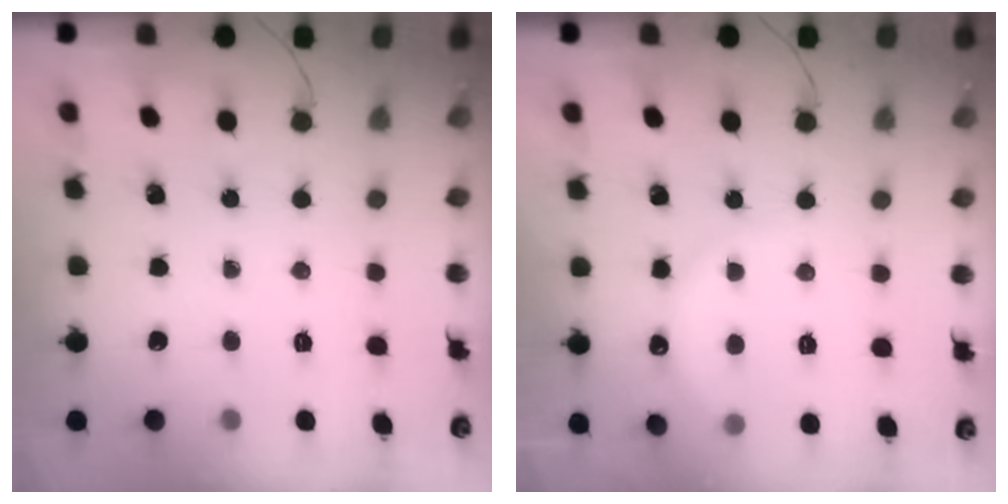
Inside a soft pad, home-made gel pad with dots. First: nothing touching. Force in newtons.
{"total": 6.7, "press": 6.6, "slide": 1.5}